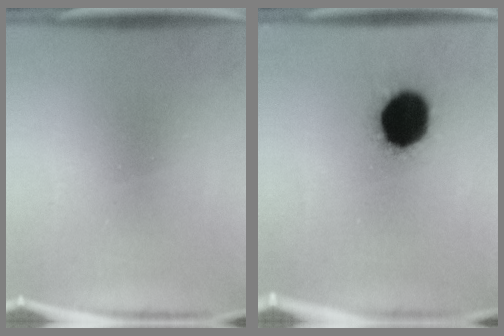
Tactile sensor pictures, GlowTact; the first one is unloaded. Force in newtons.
{"total": 15.2}